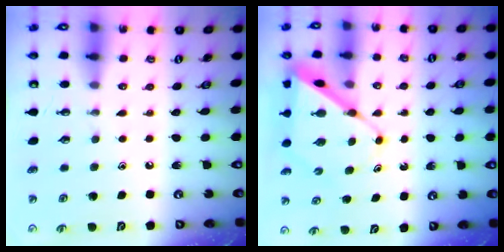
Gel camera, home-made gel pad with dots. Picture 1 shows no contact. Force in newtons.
{"total": 9.6, "press": 9.6, "slide": 1.0}